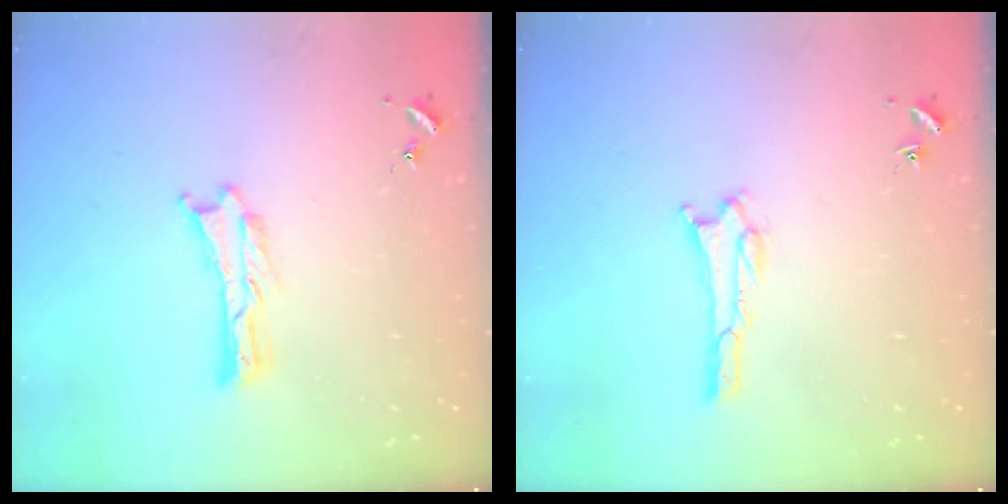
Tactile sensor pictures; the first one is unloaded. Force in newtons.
{"total": 1.5, "press": 1.5, "slide": 0.2}